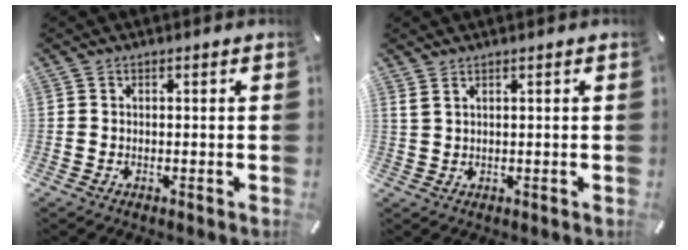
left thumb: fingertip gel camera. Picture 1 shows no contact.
{"total": 1.2, "force": [0.9, 0.1, 0.8], "torque": [-0.018, -0.001, 0.016]}